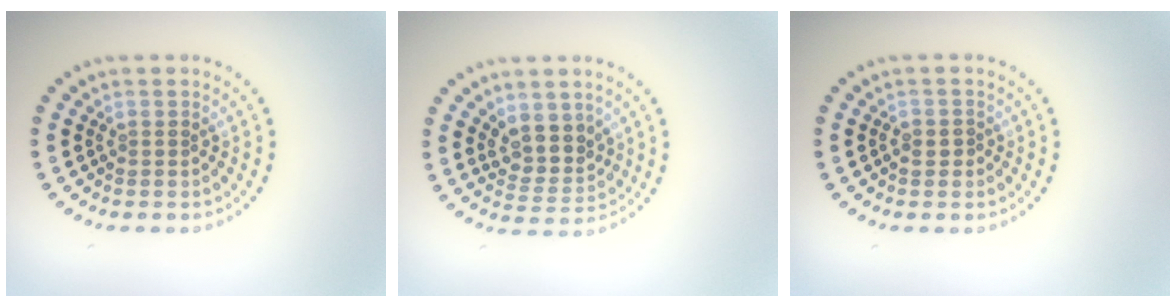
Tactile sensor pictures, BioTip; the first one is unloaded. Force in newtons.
{"total": 3.5, "press": 3.0, "slide": 1.7}
{"total": 0.7, "press": 0.6, "slide": 0.3}